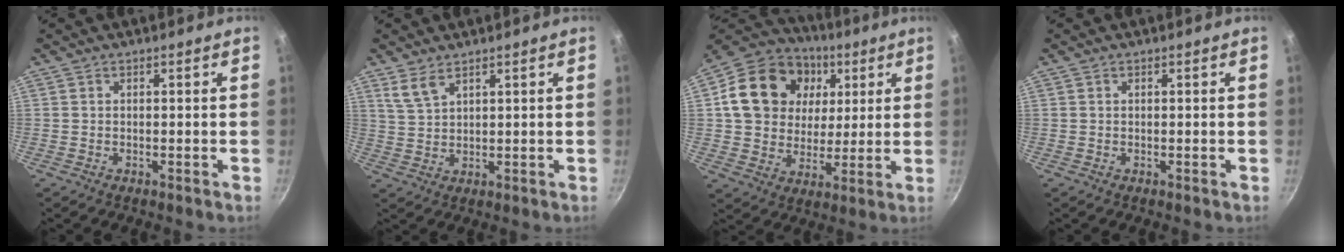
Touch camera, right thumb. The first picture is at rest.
{"total": 4.0, "force": [2.8, 1.6, 2.3], "torque": [-0.045, -0.015, 0.062]}
{"total": 20.4, "force": [5.5, 16.4, 10.9], "torque": [-0.175, 0.007, 0.089]}
{"total": 0.0}